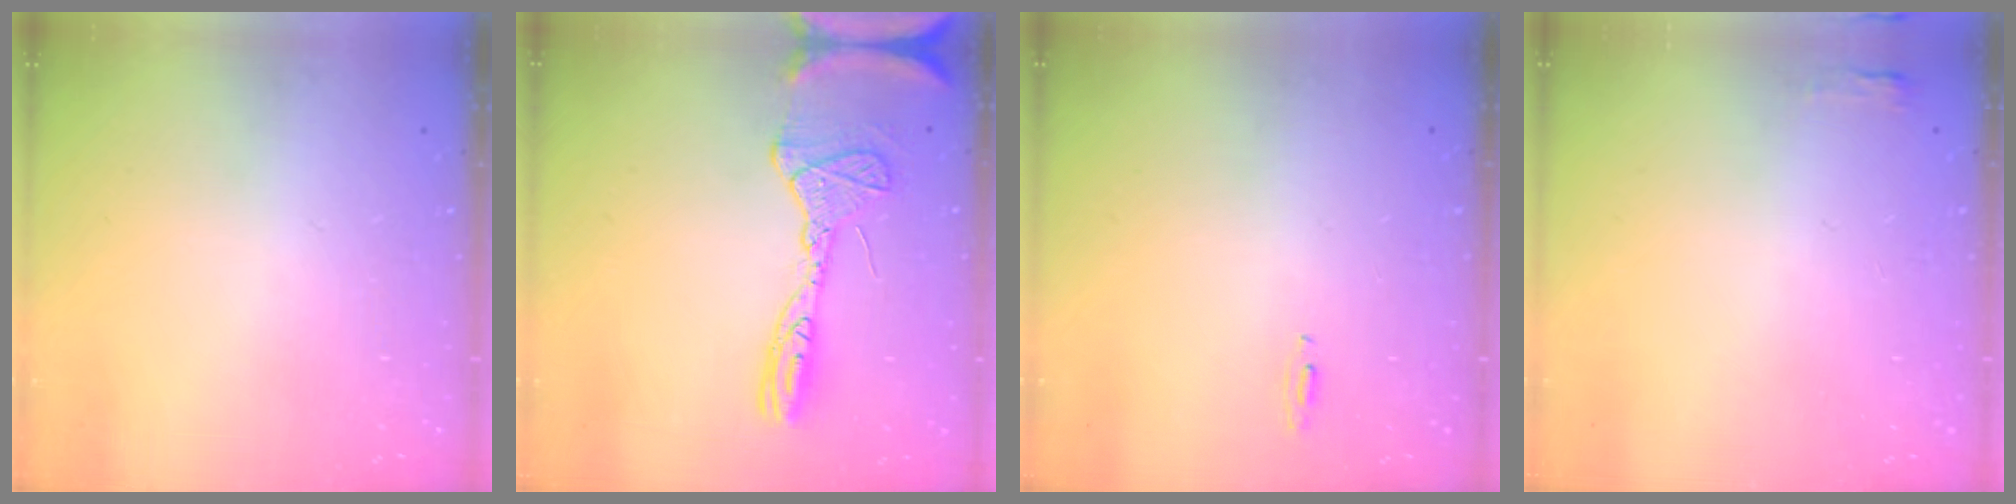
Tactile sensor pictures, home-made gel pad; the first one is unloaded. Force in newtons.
{"total": 14.7, "press": 14.6, "slide": 1.4}
{"total": 3.8, "press": 2.8, "slide": 2.6}
{"total": 2.7, "press": 2.6, "slide": 0.8}